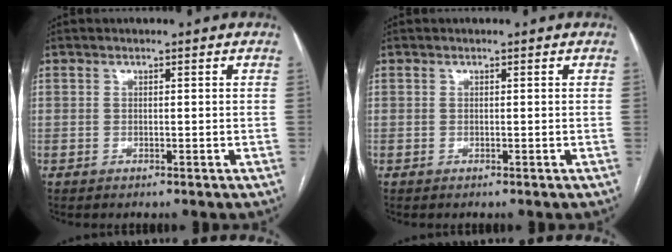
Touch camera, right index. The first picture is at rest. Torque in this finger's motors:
{"motor_torque": [0.00, 0.00, 0.00, 0.00]}